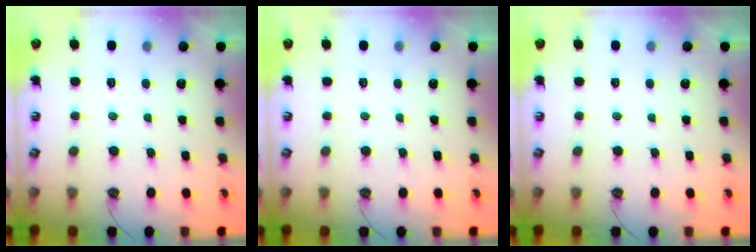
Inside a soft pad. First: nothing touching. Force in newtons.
{"total": 0.0}
{"total": 0.0}